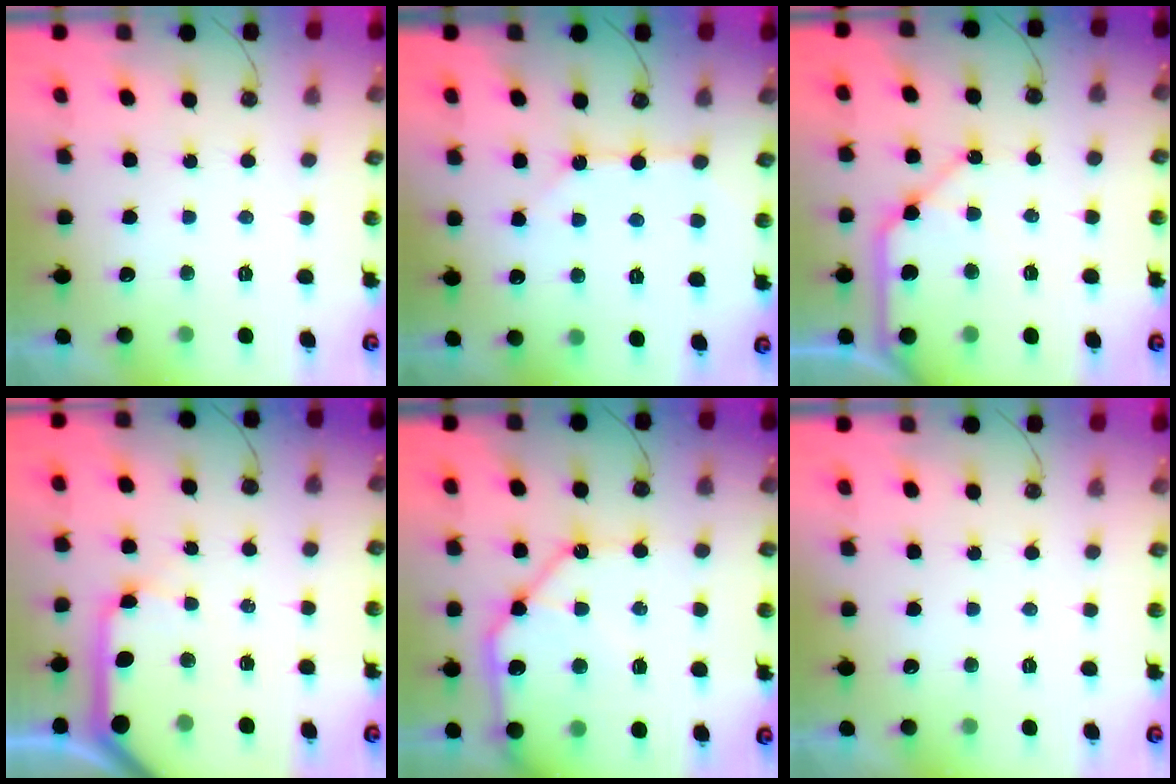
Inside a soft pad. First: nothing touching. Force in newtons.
{"total": 3.6, "press": 3.6, "slide": 0.3}
{"total": 11.6, "press": 11.5, "slide": 1.4}
{"total": 11.9, "press": 11.8, "slide": 1.5}
{"total": 17.9, "press": 17.7, "slide": 2.4}
{"total": 0.0}